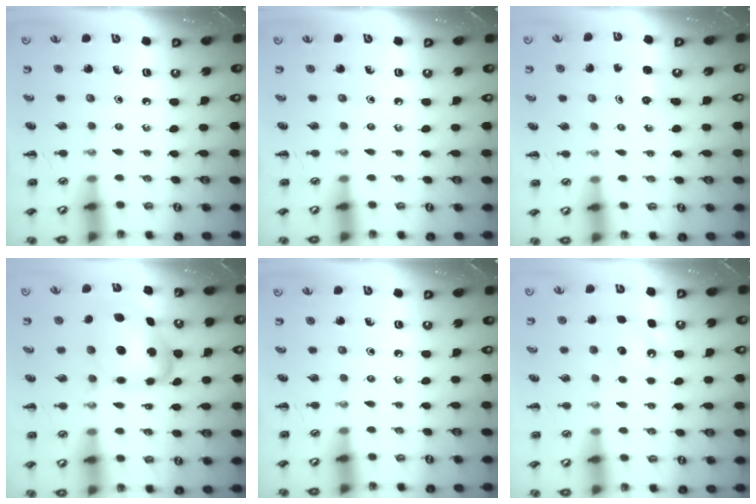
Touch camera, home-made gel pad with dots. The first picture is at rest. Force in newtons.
{"total": 0.0}
{"total": 2.6, "press": 2.5, "slide": 0.7}
{"total": 7.0, "press": 6.8, "slide": 1.5}
{"total": 0.0}
{"total": 6.0, "press": 5.7, "slide": 1.8}